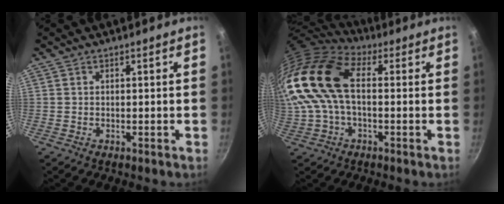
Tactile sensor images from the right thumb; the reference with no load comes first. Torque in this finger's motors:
{"motor_torque": [1.33, 3.68, 2.77, 0.00, 0.53]}